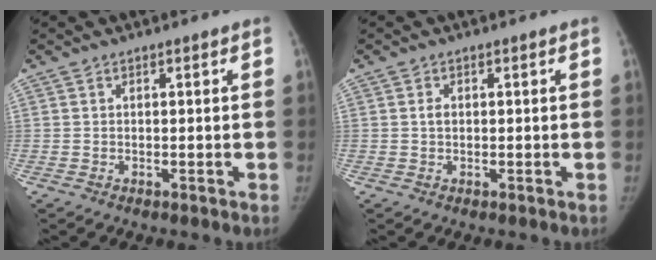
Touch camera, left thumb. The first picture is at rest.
{"total": 1.1, "force": [0.1, 0.8, 0.7], "torque": [-0.008, 0.003, 0.000]}